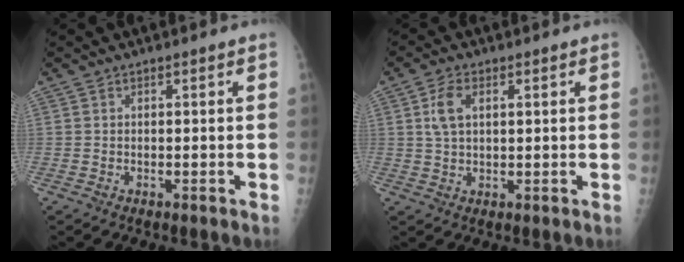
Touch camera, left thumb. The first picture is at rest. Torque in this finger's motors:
{"motor_torque": [0.18, -0.01, 0.42, -0.27, 0.02]}